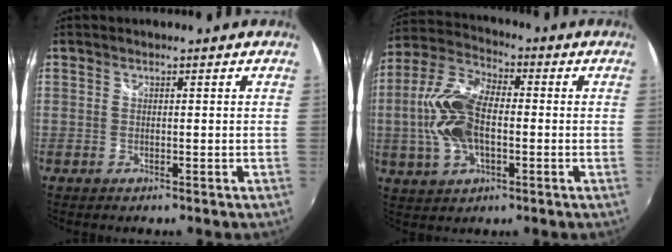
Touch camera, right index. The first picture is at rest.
{"total": 13.8, "force": [-1.5, 7.4, 11.5], "torque": [-0.249, 0.013, -0.031]}